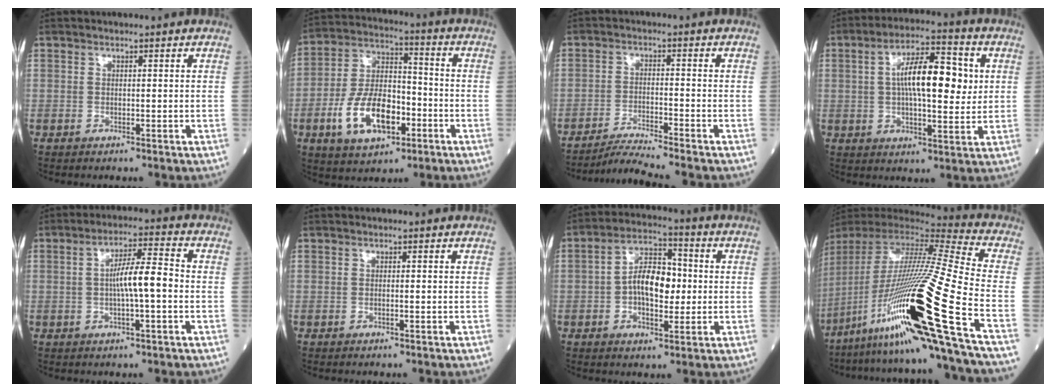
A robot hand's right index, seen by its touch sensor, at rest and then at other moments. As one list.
[{"total": 13.1, "force": [-4.9, 6.4, 10.4], "torque": [-0.207, 0.010, -0.084]}, {"total": 5.7, "force": [-5.2, -1.8, 1.6], "torque": [-0.032, -0.021, -0.091]}, {"total": 12.1, "force": [2.1, 3.6, 11.3], "torque": [-0.191, 0.023, 0.026]}, {"total": 7.0, "force": [-0.5, 0.7, 7.0], "torque": [-0.121, 0.011, -0.013]}, {"total": 0.0}, {"total": 8.9, "force": [-0.2, 4.2, 7.9], "torque": [-0.145, 0.019, -0.006]}, {"total": 31.5, "force": [-13.8, -0.4, 28.3], "torque": [-0.510, -0.052, -0.253]}]